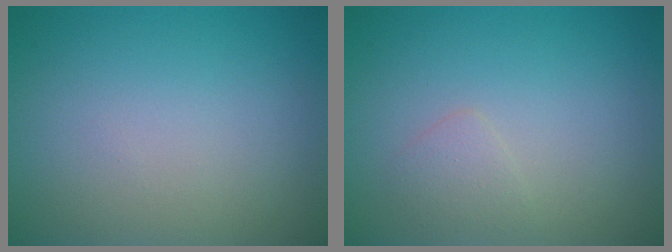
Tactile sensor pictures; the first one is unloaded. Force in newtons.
{"total": 1.2, "press": 1.2, "slide": 0.1}